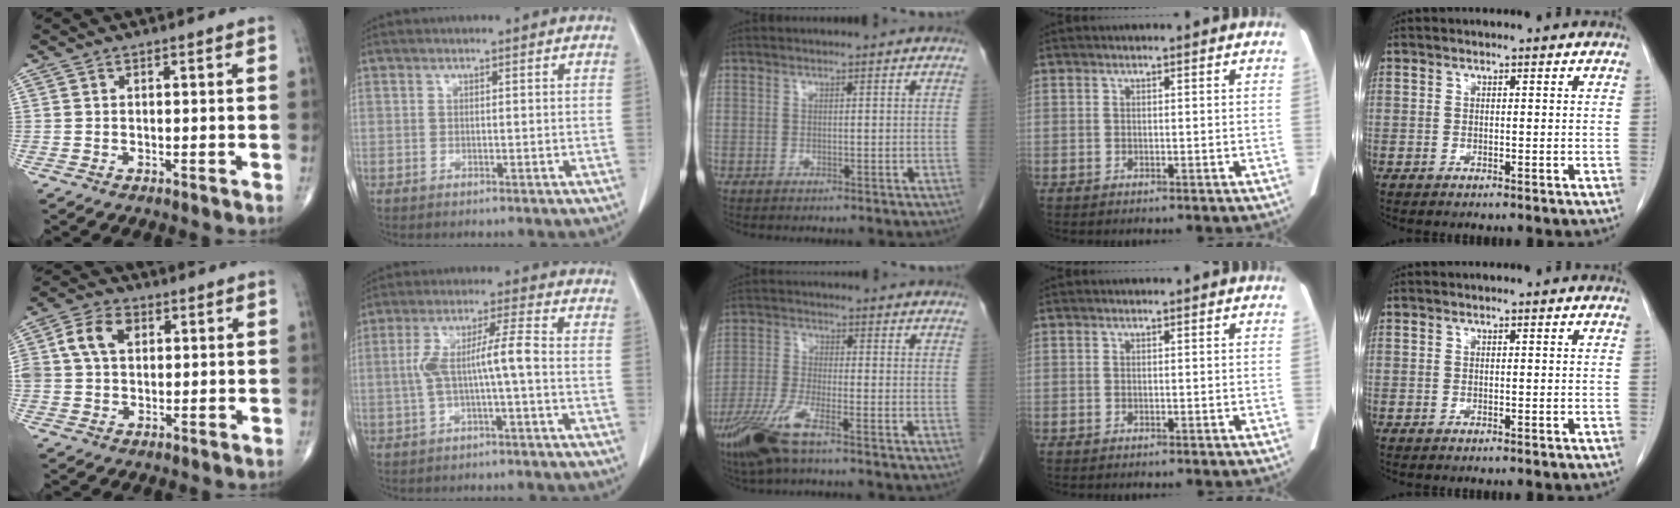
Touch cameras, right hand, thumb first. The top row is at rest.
{"thumb": {"total": 8.4, "force": [2.2, 6.0, 5.4], "torque": [-0.097, 0.013, 0.037]}, "index": {"total": 7.0, "force": [-1.0, 0.3, 6.9], "torque": [-0.139, 0.025, -0.015]}, "middle": {"total": 8.0, "force": [-5.1, 1.2, 6.1], "torque": [-0.138, -0.016, -0.101]}}